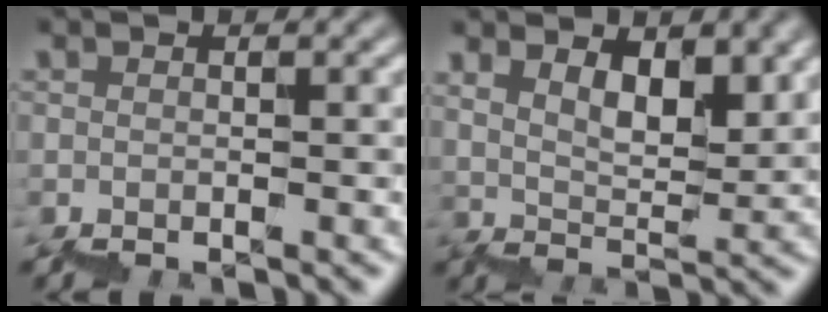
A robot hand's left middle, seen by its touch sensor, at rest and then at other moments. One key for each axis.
{"total": 4.5, "fx": 4.3, "fy": 0.7, "fz": 1.3, "tx": -0.013, "ty": 0.001, "tz": 0.084}